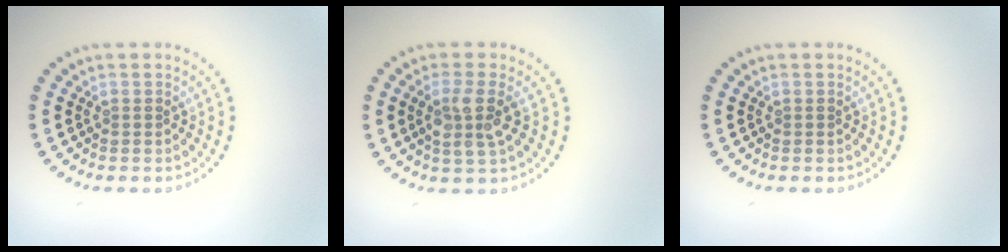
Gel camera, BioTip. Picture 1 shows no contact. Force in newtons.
{"total": 3.0, "press": 2.7, "slide": 1.2}
{"total": 0.0}